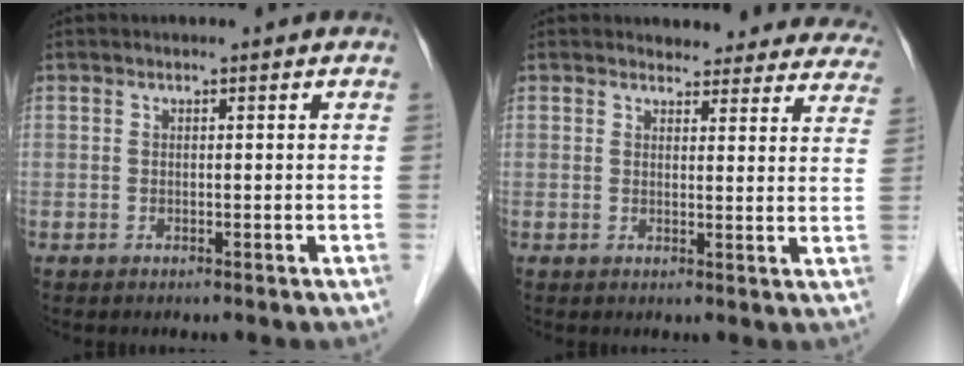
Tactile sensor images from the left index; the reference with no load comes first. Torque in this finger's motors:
{"motor_torque": [0.97, -1.17, 0.15, 0.00]}